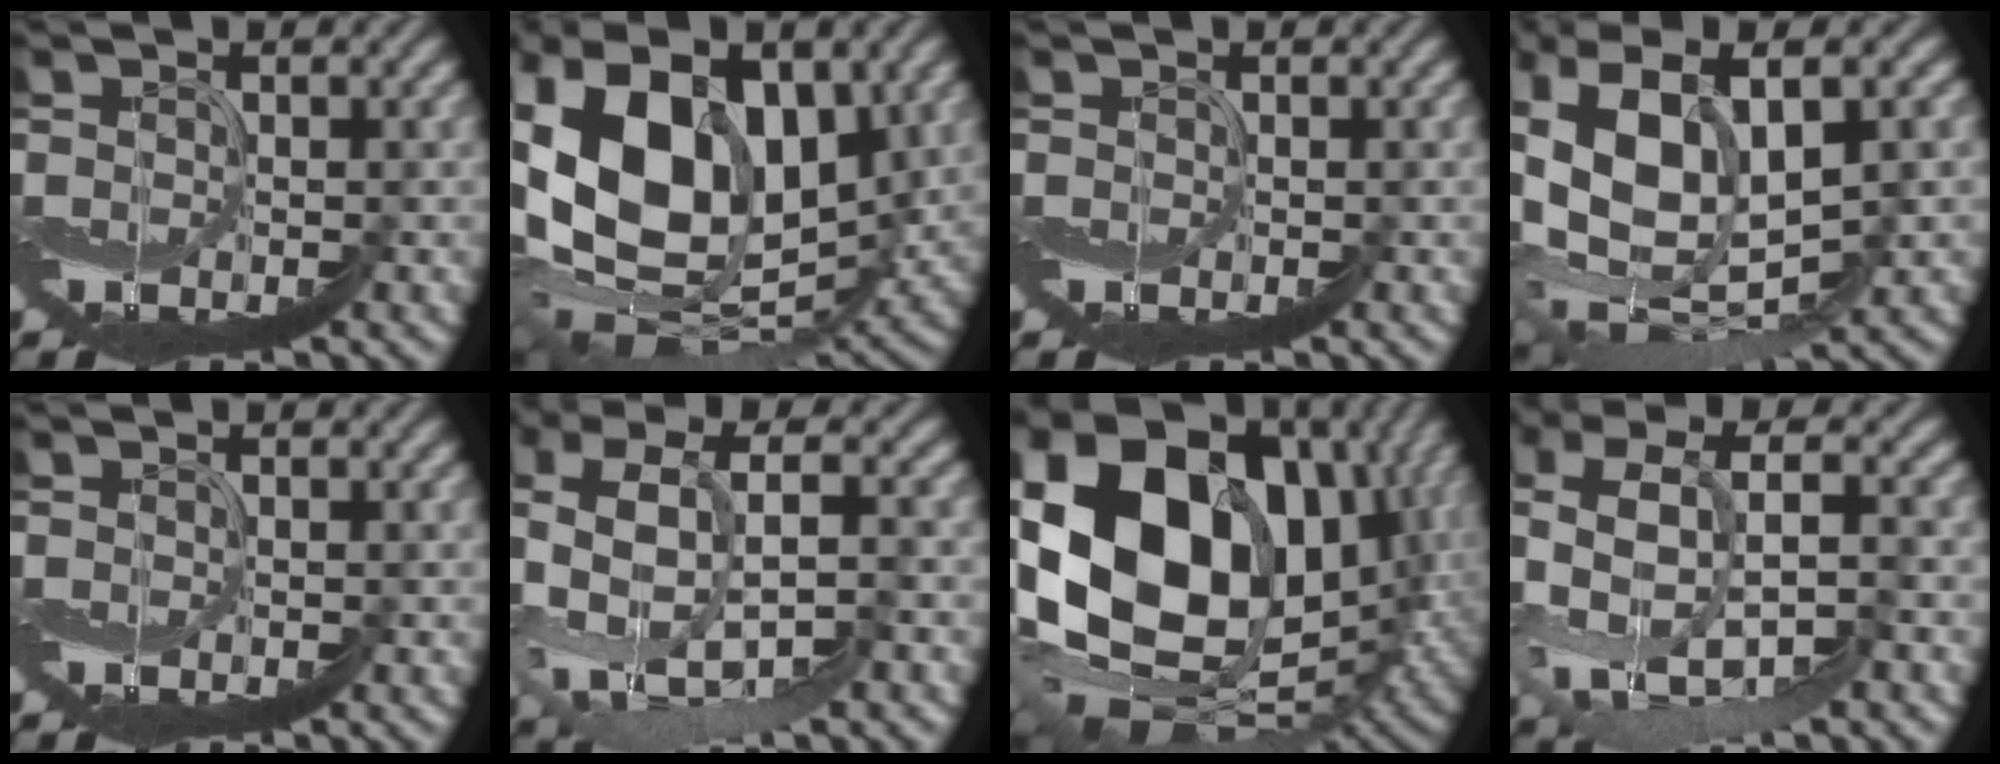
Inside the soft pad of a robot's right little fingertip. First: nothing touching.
{"total": 13.4, "force": [4.8, 8.3, 9.3], "torque": [-0.212, 0.003, 0.103]}
{"total": 0.0}
{"total": 11.2, "force": [3.9, 6.0, 8.7], "torque": [-0.219, -0.012, 0.099]}
{"total": 0.0}
{"total": 5.7, "force": [0.5, 3.1, 4.8], "torque": [-0.156, 0.011, 0.010]}
{"total": 16.2, "force": [5.2, 11.4, 10.3], "torque": [-0.251, 0.008, 0.118]}
{"total": 5.1, "force": [0.6, 2.7, 4.3], "torque": [-0.145, 0.012, 0.010]}